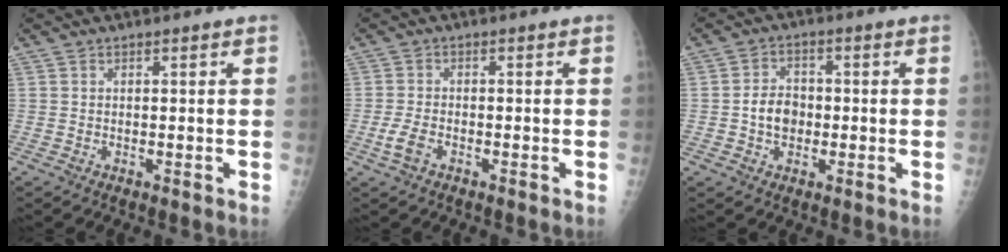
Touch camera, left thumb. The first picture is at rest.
{"total": 3.2, "force": [-1.5, 1.8, 2.3], "torque": [-0.057, 0.006, -0.029]}
{"total": 5.6, "force": [-0.8, 4.4, 3.4], "torque": [-0.041, 0.013, -0.016]}